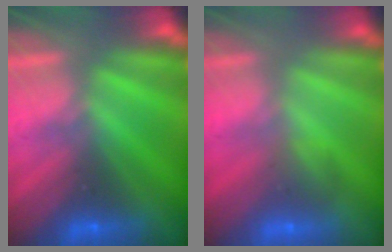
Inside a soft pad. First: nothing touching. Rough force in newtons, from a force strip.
{"total": 2.9}